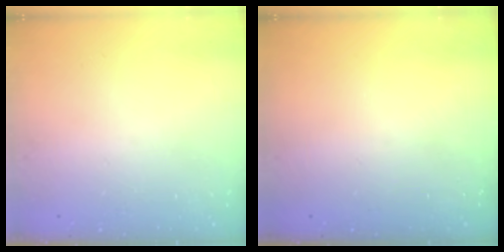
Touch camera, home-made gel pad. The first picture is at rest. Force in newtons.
{"total": 0.0}